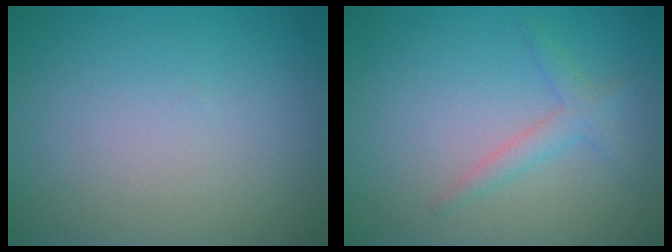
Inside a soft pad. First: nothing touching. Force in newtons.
{"total": 1.8, "press": 1.8, "slide": 0.1}